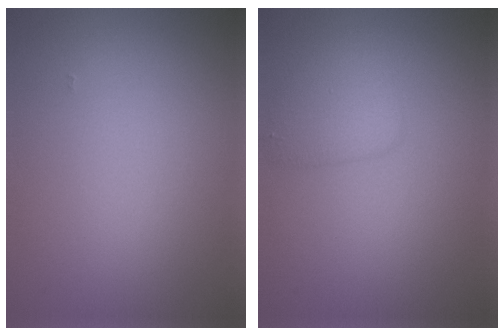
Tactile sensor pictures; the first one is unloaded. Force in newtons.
{"total": 2.2, "press": 2.2, "slide": 0.1}